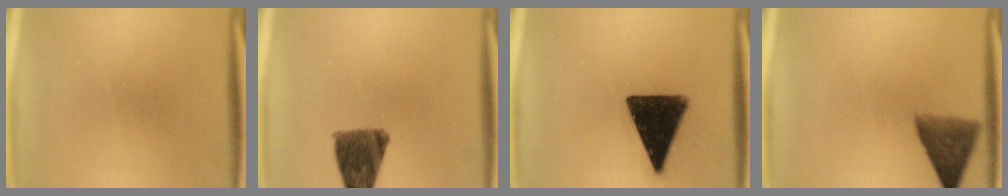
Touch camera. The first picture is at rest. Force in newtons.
{"total": 10.0}
{"total": 15.9}
{"total": 6.8}